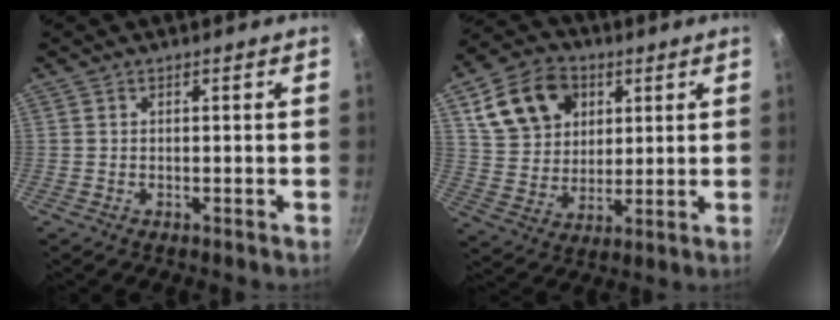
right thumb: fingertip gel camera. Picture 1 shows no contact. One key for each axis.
{"total": 15.2, "fx": 5.7, "fy": 11.6, "fz": 8.0, "tx": -0.122, "ty": -0.006, "tz": 0.106}